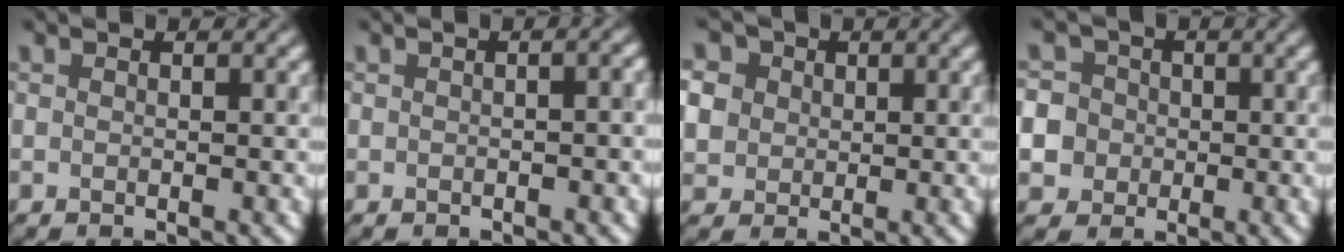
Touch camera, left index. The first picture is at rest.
{"total": 2.8, "force": [0.1, 1.2, 2.5], "torque": [-0.016, 0.006, 0.003]}
{"total": 7.0, "force": [2.3, 5.8, 3.2], "torque": [-0.078, 0.025, 0.030]}
{"total": 8.3, "force": [-1.2, 7.9, 2.4], "torque": [-0.059, 0.014, -0.043]}